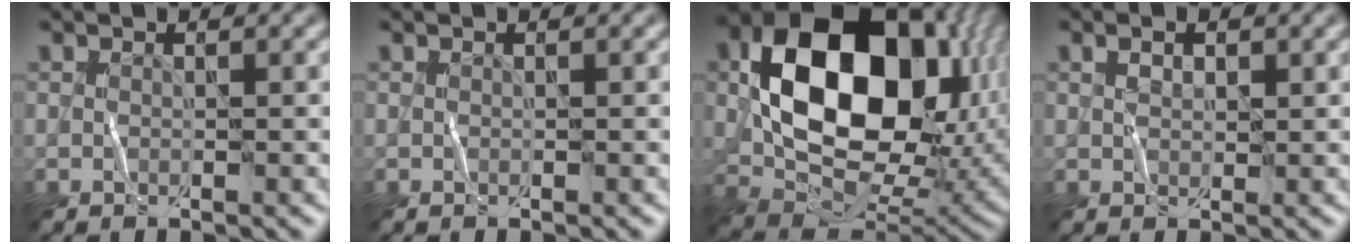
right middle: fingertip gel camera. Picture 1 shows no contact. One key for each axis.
{"total": 0.0}
{"total": 16.8, "fx": 2.7, "fy": 11.4, "fz": 12.1, "tx": -0.210, "ty": -0.003, "tz": 0.054}
{"total": 1.1, "fx": 0.5, "fy": 0.6, "fz": 0.7, "tx": -0.016, "ty": 0.004, "tz": 0.007}